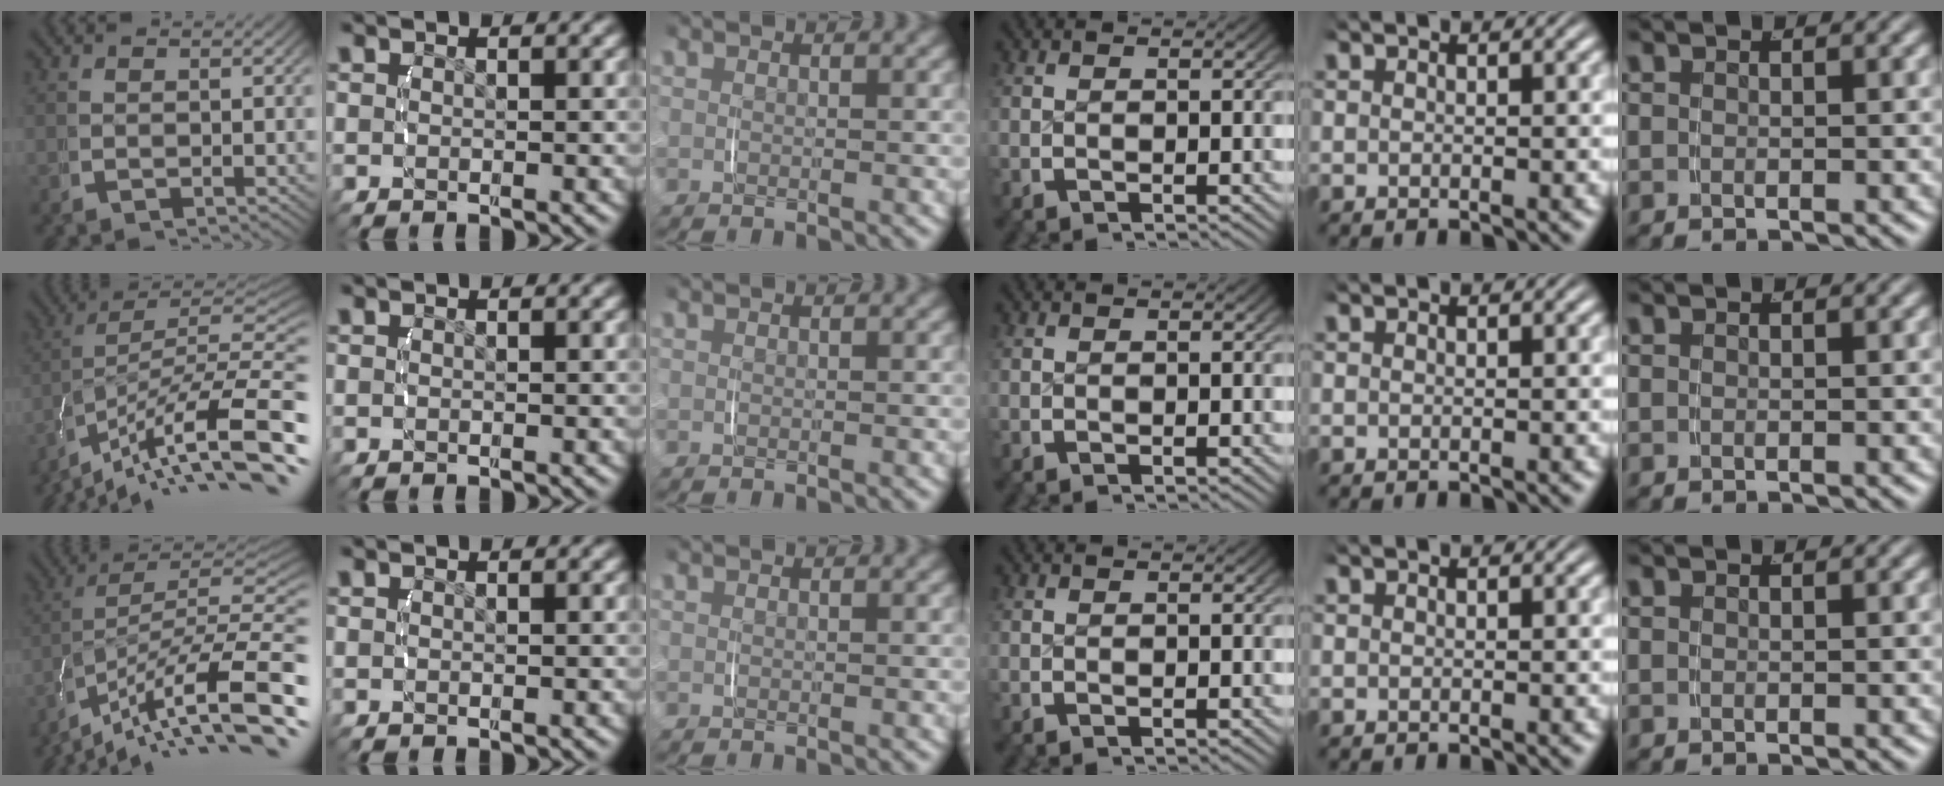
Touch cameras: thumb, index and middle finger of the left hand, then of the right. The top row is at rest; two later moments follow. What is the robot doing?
{"motion": "lift_and_place", "object": "string"}